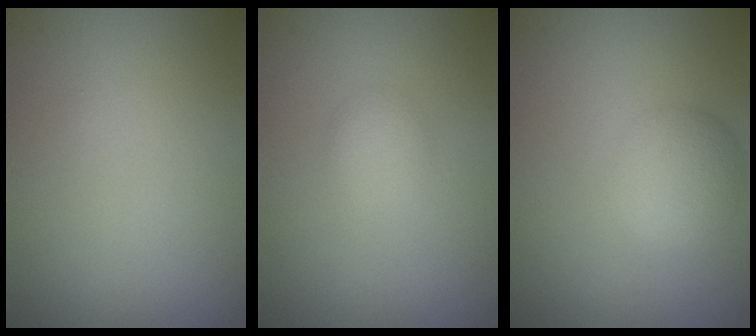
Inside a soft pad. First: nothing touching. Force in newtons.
{"total": 1.6, "press": 1.6, "slide": 0.1}
{"total": 3.4, "press": 3.4, "slide": 0.2}